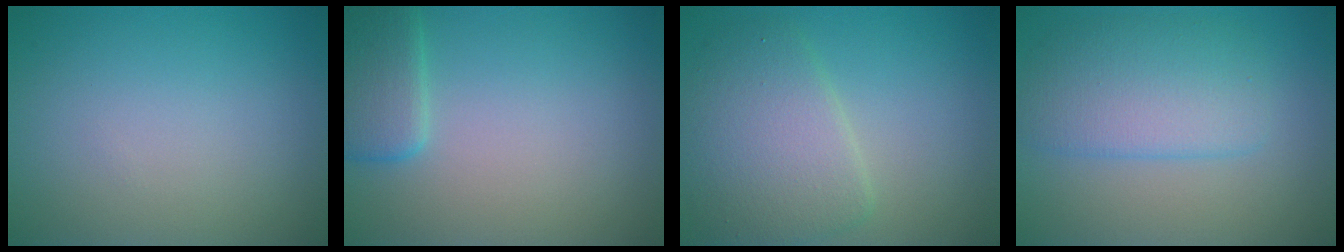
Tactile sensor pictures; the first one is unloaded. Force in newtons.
{"total": 3.1, "press": 3.1, "slide": 0.2}
{"total": 5.5, "press": 5.5, "slide": 0.1}
{"total": 4.8, "press": 4.8, "slide": 0.1}